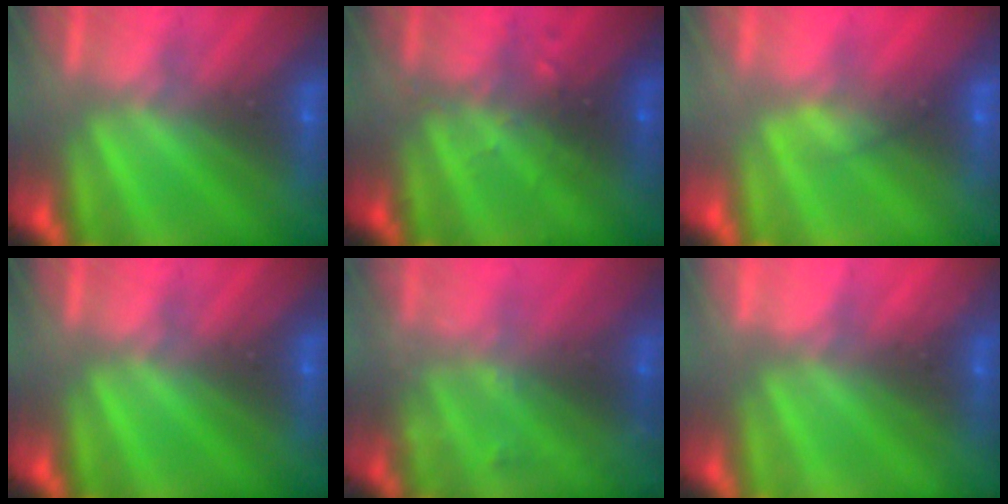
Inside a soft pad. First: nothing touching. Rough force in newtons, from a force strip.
{"total": 2.7}
{"total": 3.0}
{"total": 0.0}
{"total": 2.0}
{"total": 2.2}